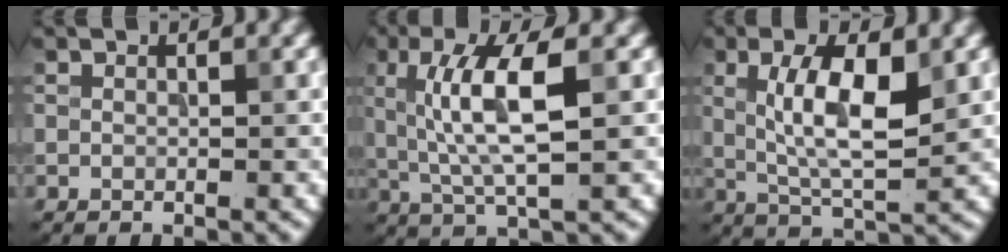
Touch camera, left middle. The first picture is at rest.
{"total": 6.6, "force": [1.1, 1.7, 6.3], "torque": [-0.122, 0.003, 0.021]}
{"total": 6.4, "force": [1.2, 2.0, 6.0], "torque": [-0.113, 0.001, 0.021]}